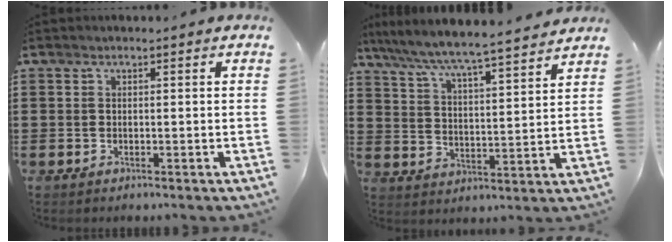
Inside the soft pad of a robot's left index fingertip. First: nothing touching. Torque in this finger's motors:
{"motor_torque": [2.14, 0.00, 0.44, 0.21]}